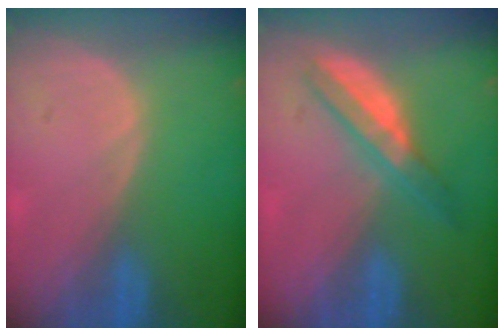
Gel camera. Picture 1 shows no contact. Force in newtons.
{"total": 4.8, "press": 4.8, "slide": 0.7}